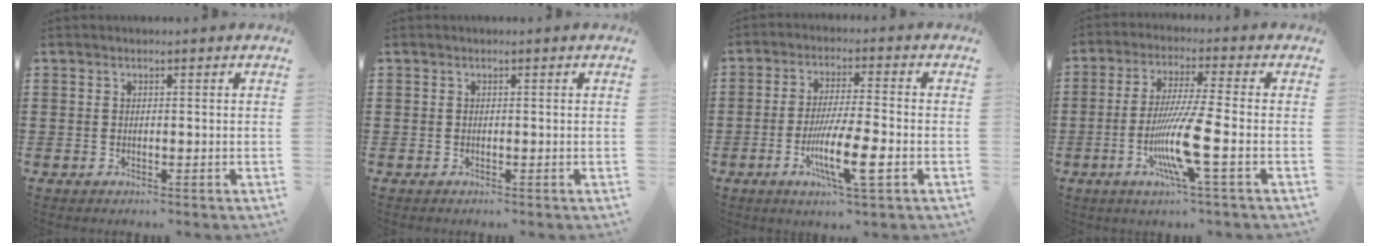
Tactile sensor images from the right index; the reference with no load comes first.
{"total": 0.0}
{"total": 9.3, "force": [-3.3, 1.5, 8.5], "torque": [-0.164, -0.012, -0.061]}
{"total": 10.2, "force": [-3.3, 0.3, 9.7], "torque": [-0.202, -0.022, -0.067]}